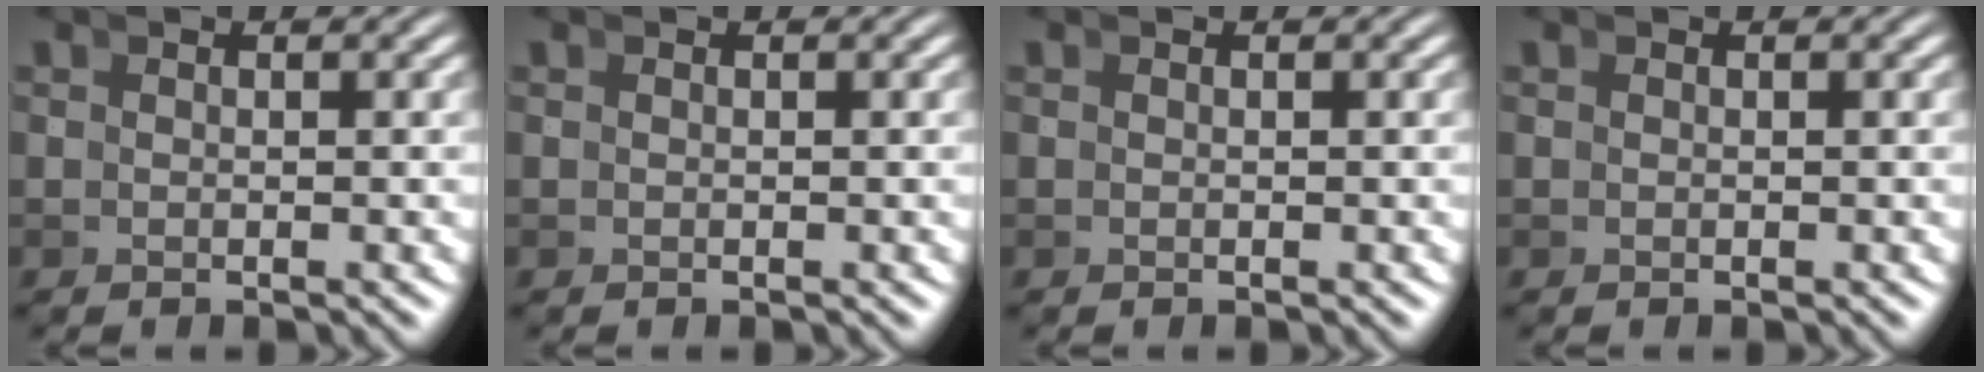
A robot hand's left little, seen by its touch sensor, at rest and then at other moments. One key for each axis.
{"total": 0.0}
{"total": 0.0}
{"total": 0.0}